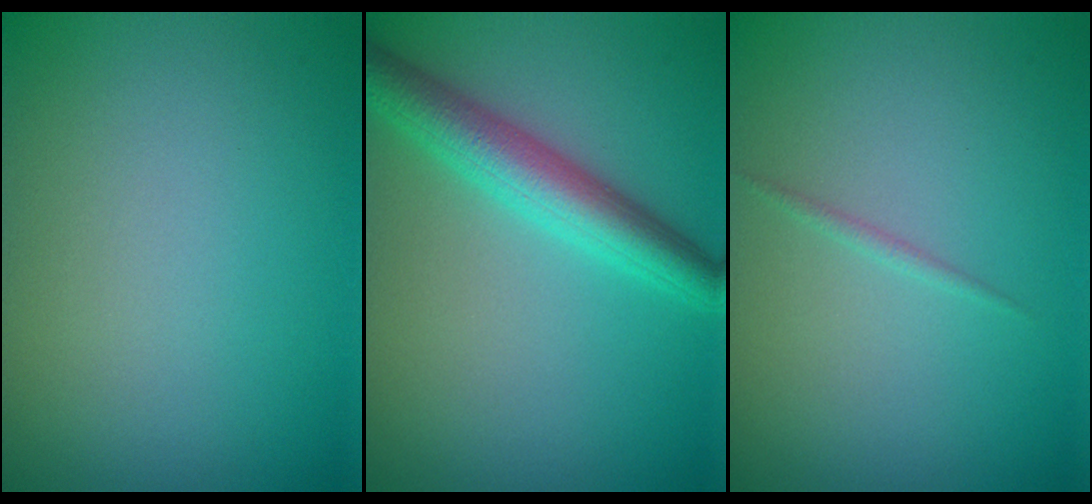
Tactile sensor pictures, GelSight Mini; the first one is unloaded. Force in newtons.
{"total": 4.7, "press": 4.7, "slide": 0.1}
{"total": 0.5, "press": 0.5, "slide": 0.0}